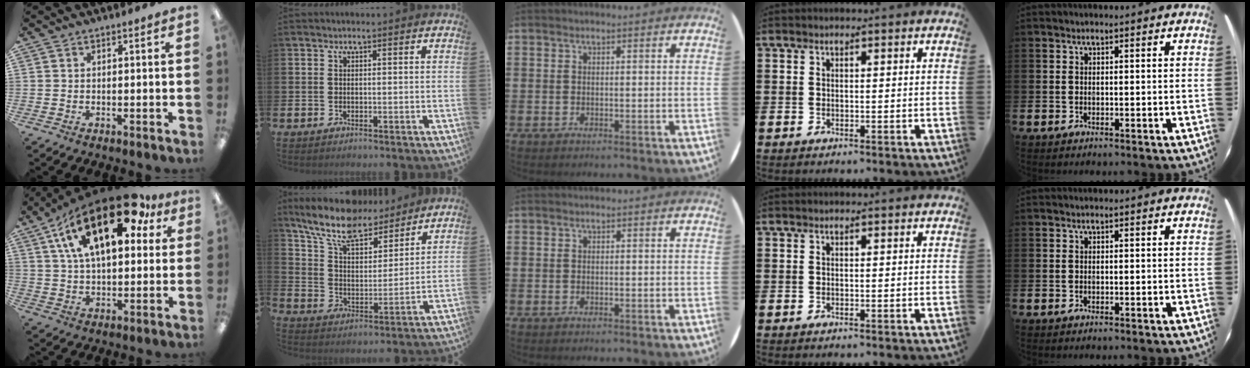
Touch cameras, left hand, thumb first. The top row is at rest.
{"thumb": {"total": 24.2, "force": [12.1, 11.4, 17.6], "torque": [-0.312, -0.041, 0.199]}, "index": {"total": 10.8, "force": [9.5, 3.4, 3.8], "torque": [-0.107, -0.057, 0.168]}}